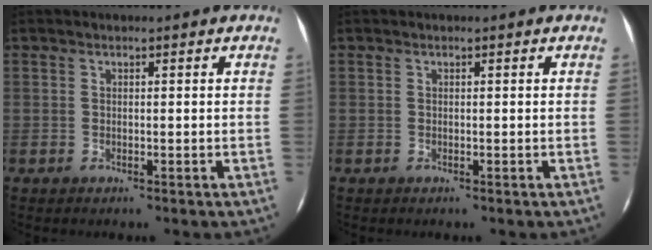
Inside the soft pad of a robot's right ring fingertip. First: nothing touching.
{"total": 0.0}